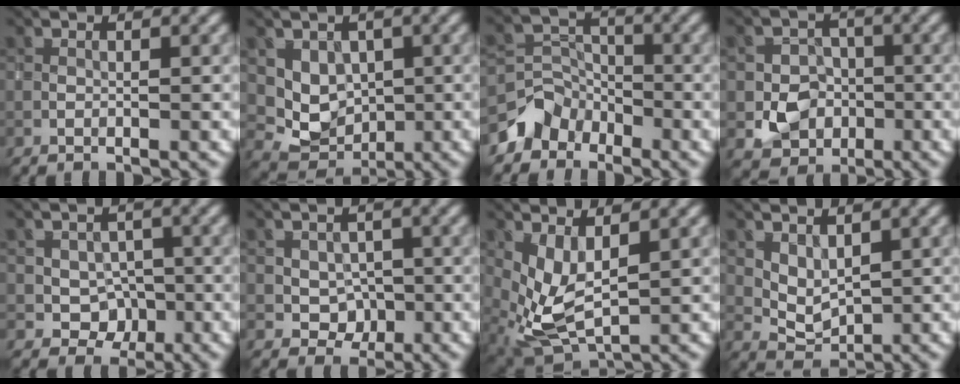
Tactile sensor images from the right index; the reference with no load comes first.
{"total": 4.5, "force": [1.4, 3.7, 2.1], "torque": [-0.033, -0.010, 0.027]}
{"total": 3.2, "force": [-2.4, 2.2, 0.1], "torque": [0.006, 0.004, -0.049]}
{"total": 4.0, "force": [-0.8, 3.6, 1.5], "torque": [-0.010, 0.000, -0.017]}
{"total": 2.9, "force": [-0.3, 2.5, 1.3], "torque": [-0.009, -0.002, -0.004]}
{"total": 2.5, "force": [0.0, 2.2, 1.1], "torque": [-0.011, -0.002, 0.000]}
{"total": 4.1, "force": [1.2, 1.8, 3.4], "torque": [-0.083, -0.010, 0.028]}
{"total": 2.3, "force": [1.4, 1.3, 1.2], "torque": [-0.022, -0.007, 0.034]}